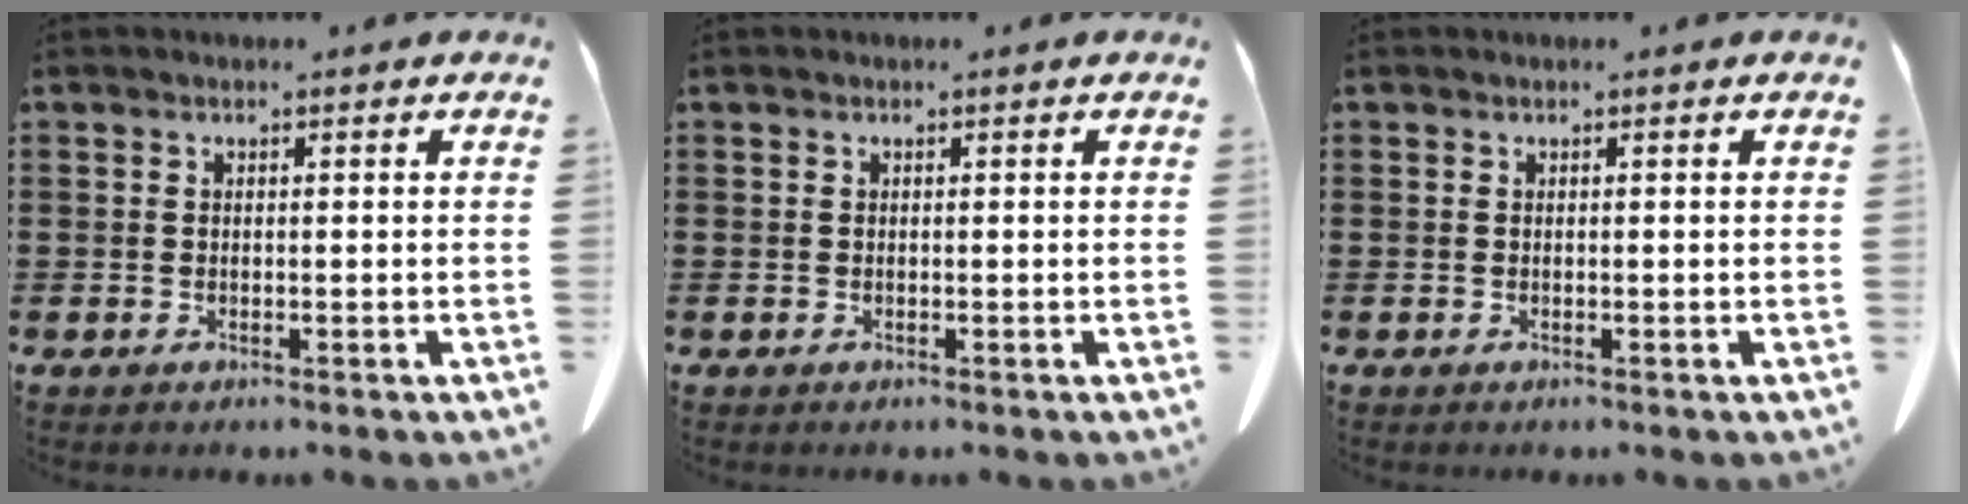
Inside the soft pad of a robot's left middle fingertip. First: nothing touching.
{"total": 0.0}
{"total": 0.0}